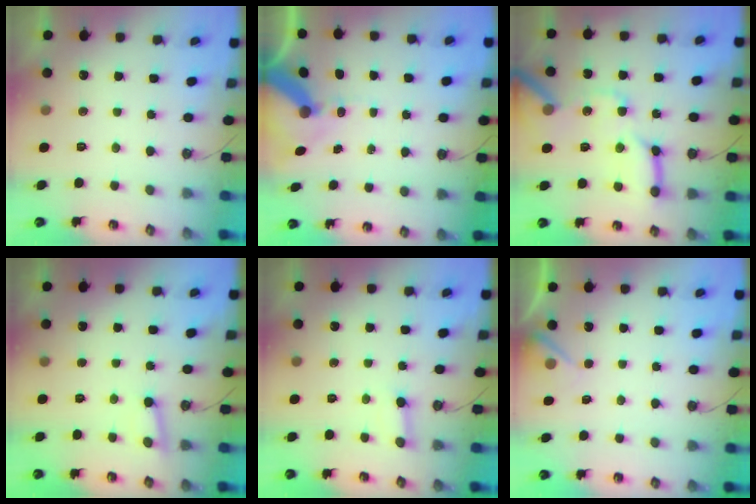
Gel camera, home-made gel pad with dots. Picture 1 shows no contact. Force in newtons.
{"total": 10.3, "press": 10.2, "slide": 1.5}
{"total": 18.3, "press": 18.2, "slide": 2.3}
{"total": 3.7, "press": 3.7, "slide": 0.4}
{"total": 2.7, "press": 2.7, "slide": 0.2}
{"total": 5.2, "press": 5.1, "slide": 0.8}